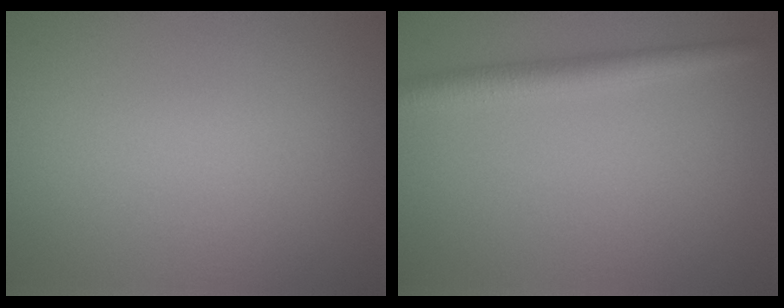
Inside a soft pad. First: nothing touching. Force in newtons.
{"total": 3.0, "press": 3.0, "slide": 0.0}